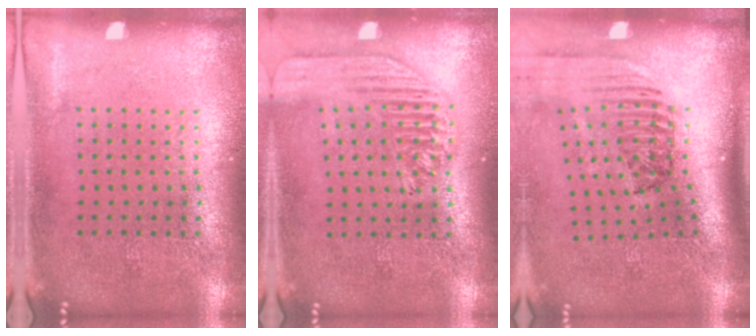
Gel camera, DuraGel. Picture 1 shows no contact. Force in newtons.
{"total": 1.7, "press": 1.6, "slide": 0.6}
{"total": 2.3, "press": 1.6, "slide": 1.7}